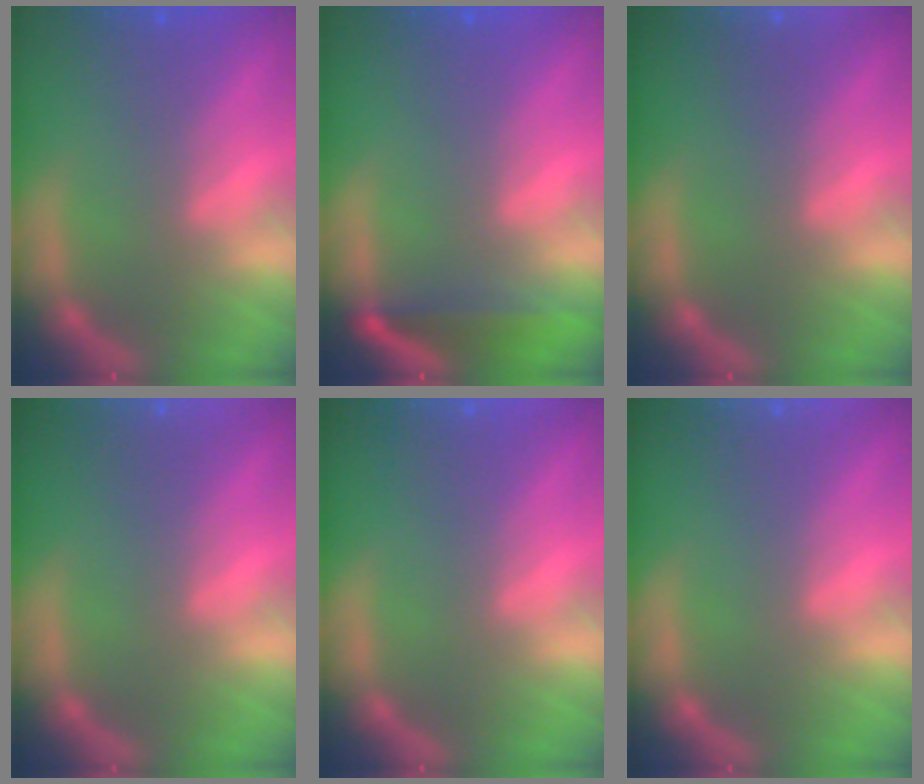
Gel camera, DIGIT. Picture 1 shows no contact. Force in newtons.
{"total": 4.0}
{"total": 3.0}
{"total": 5.5}
{"total": 2.4}
{"total": 3.5}